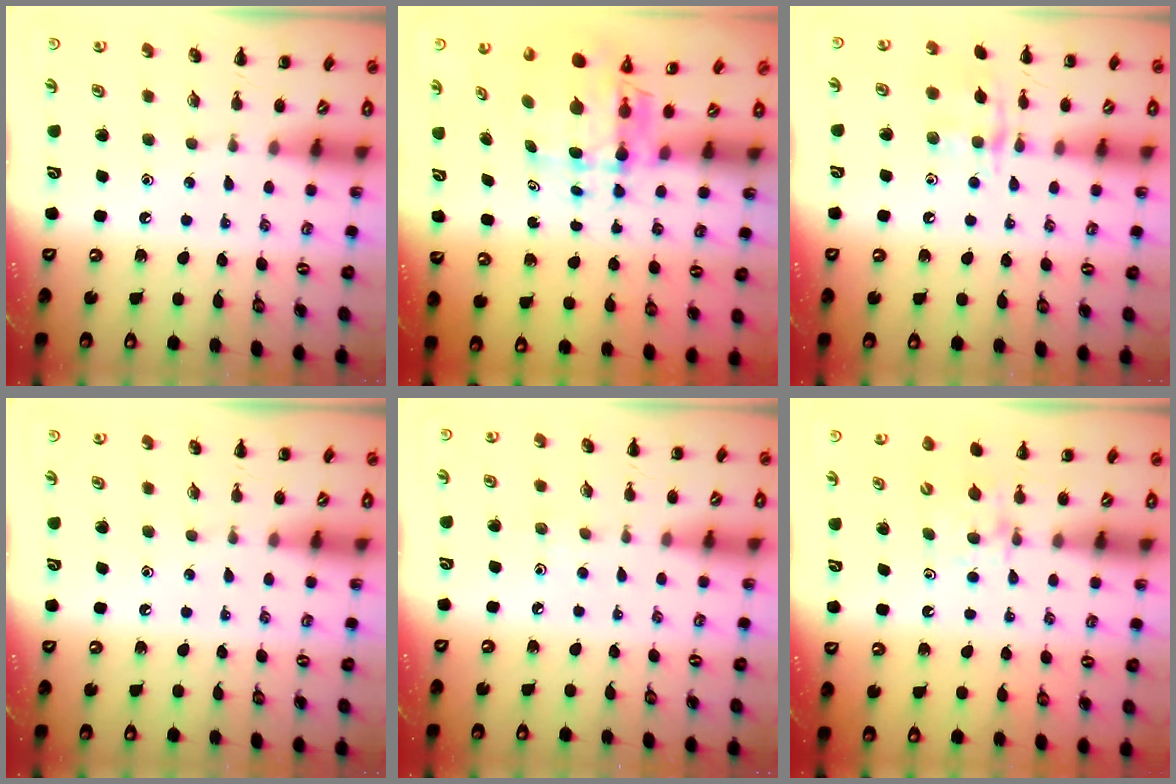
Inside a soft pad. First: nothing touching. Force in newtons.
{"total": 6.3, "press": 6.2, "slide": 1.5}
{"total": 10.6, "press": 10.6, "slide": 0.6}
{"total": 0.0}
{"total": 2.4, "press": 2.2, "slide": 1.0}
{"total": 5.3, "press": 5.0, "slide": 1.7}